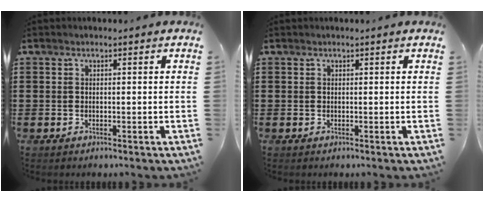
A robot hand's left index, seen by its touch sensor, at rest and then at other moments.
{"total": 0.0}